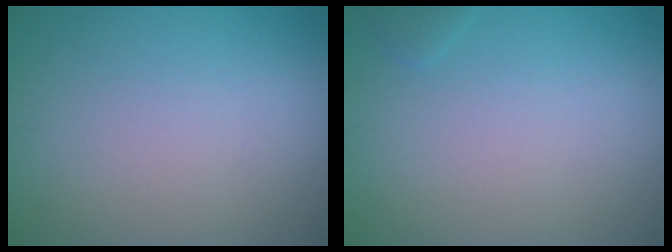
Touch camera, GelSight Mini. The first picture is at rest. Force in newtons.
{"total": 0.6, "press": 0.6, "slide": 0.1}